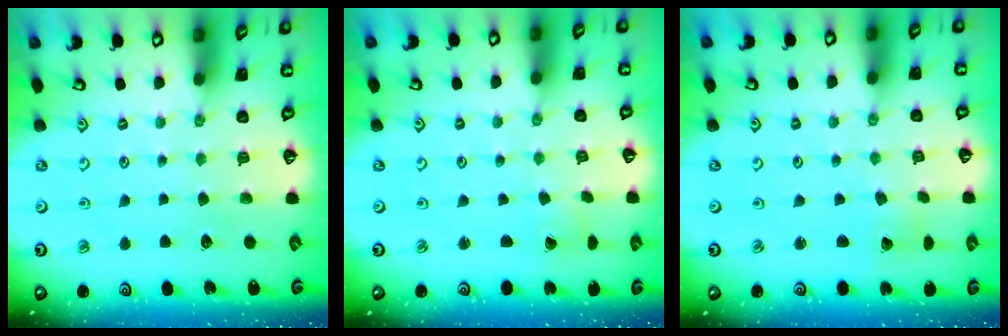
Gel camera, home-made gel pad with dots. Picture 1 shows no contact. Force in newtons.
{"total": 0.8, "press": 0.7, "slide": 0.1}
{"total": 2.0, "press": 2.0, "slide": 0.1}